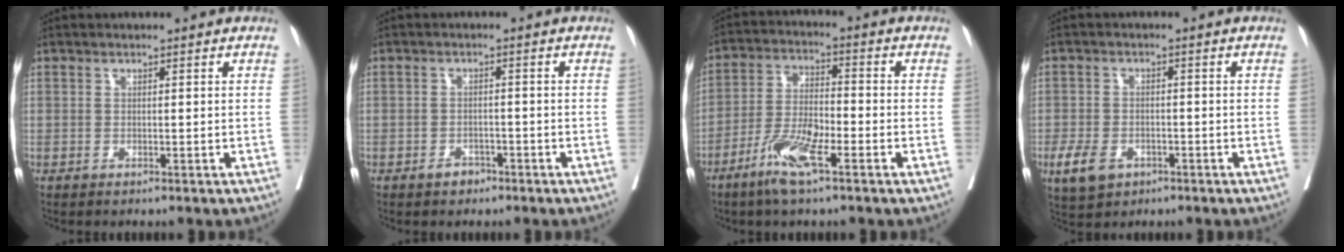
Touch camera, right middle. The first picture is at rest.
{"total": 2.0, "force": [-1.5, 1.2, 0.6], "torque": [-0.012, 0.004, -0.019]}
{"total": 8.5, "force": [-4.7, 1.4, 7.0], "torque": [-0.143, -0.011, -0.092]}
{"total": 5.3, "force": [-2.8, 3.7, 2.7], "torque": [-0.053, -0.001, -0.041]}